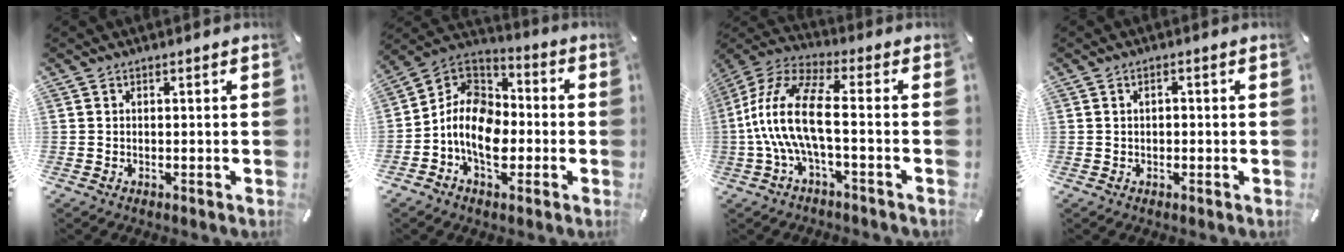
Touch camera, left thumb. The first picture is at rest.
{"total": 12.2, "force": [-4.5, 9.0, 6.9], "torque": [-0.157, 0.020, -0.087]}
{"total": 15.2, "force": [-1.9, 5.0, 14.3], "torque": [-0.299, -0.001, -0.037]}
{"total": 1.3, "force": [0.0, 0.9, 1.0], "torque": [-0.019, 0.006, -0.003]}